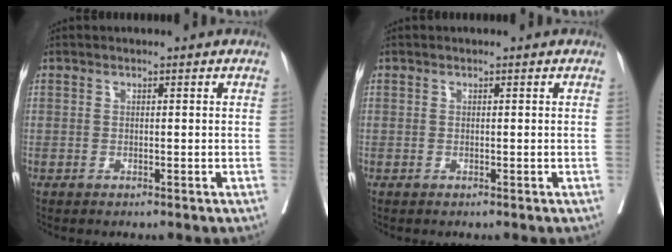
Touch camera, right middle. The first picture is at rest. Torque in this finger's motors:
{"motor_torque": [-0.01, 0.01, -0.01, 0.00]}